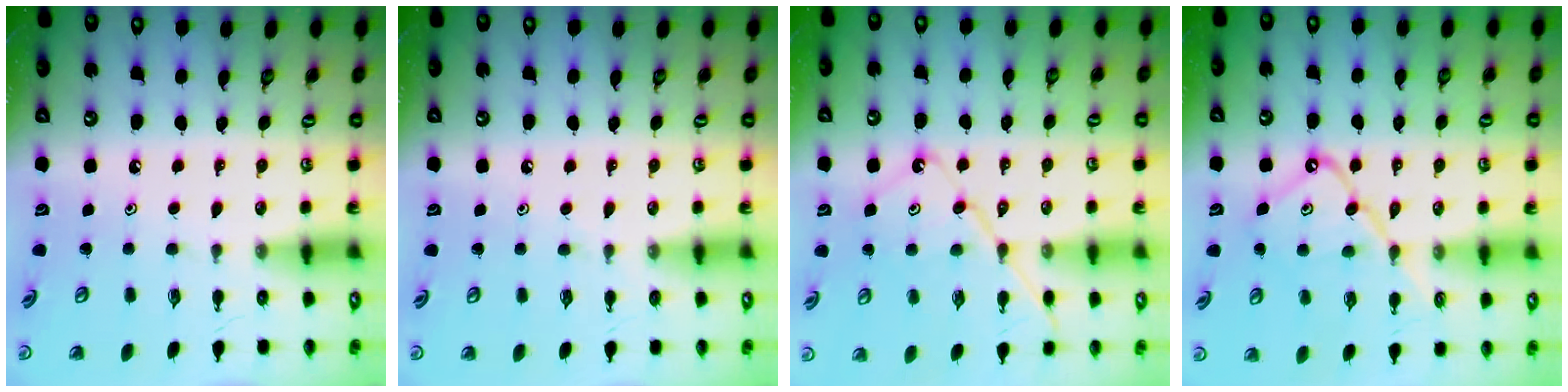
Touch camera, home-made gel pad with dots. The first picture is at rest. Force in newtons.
{"total": 2.6, "press": 2.6, "slide": 0.4}
{"total": 11.0, "press": 10.9, "slide": 1.2}
{"total": 14.0, "press": 14.0, "slide": 1.4}